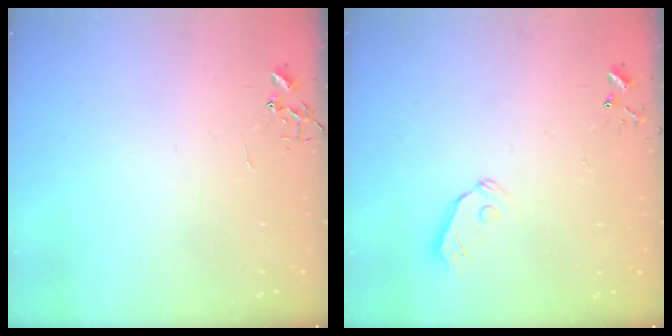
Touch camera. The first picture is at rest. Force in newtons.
{"total": 6.4, "press": 6.4, "slide": 0.6}